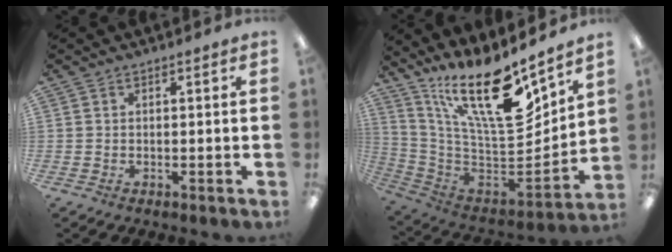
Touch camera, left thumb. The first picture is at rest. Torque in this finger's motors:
{"motor_torque": [0.80, 0.80, 1.27, -1.50, 0.29]}